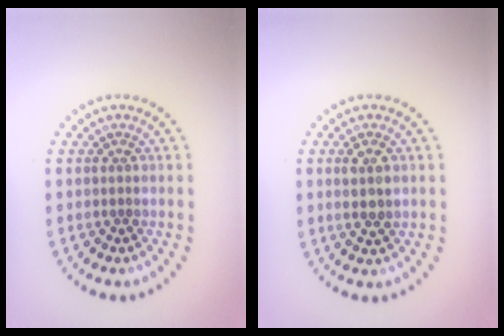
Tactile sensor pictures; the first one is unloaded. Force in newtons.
{"total": 2.1, "press": 2.0, "slide": 0.4}